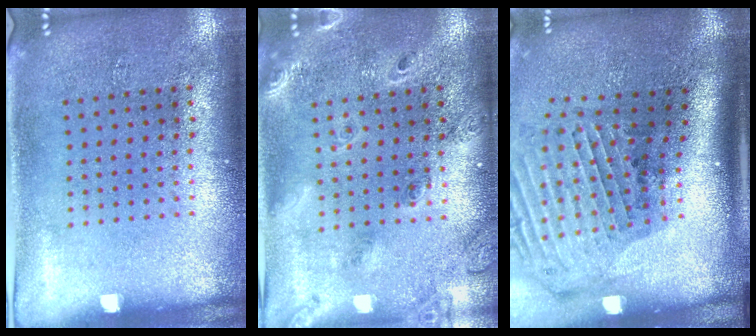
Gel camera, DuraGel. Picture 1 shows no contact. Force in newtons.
{"total": 1.8, "press": 1.7, "slide": 0.6}
{"total": 2.9, "press": 2.1, "slide": 1.9}